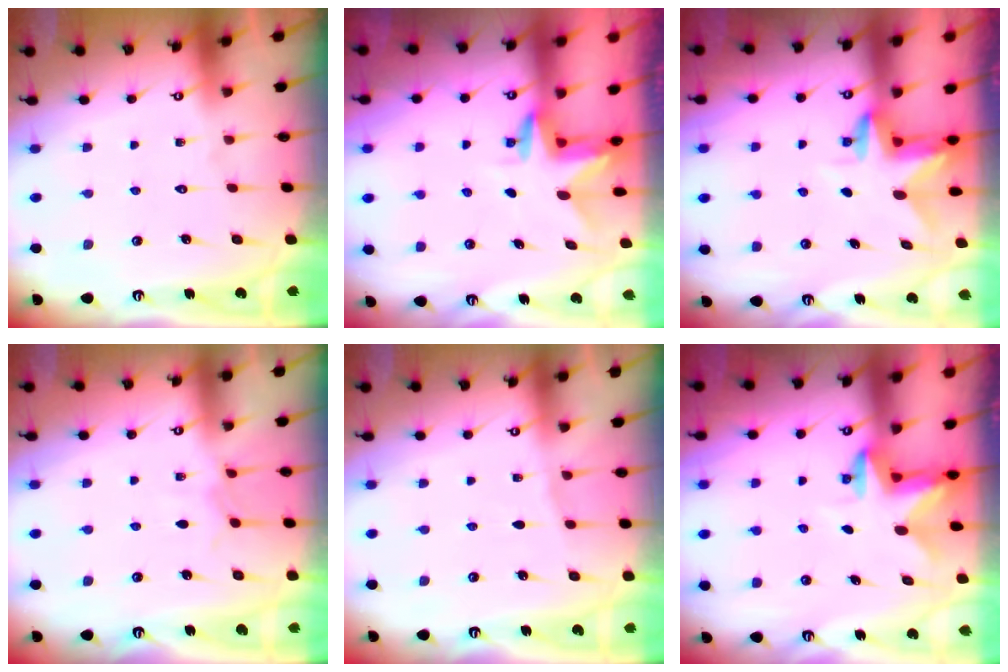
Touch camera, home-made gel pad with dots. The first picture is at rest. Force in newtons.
{"total": 3.0, "press": 3.0, "slide": 0.2}
{"total": 3.3, "press": 3.3, "slide": 0.3}
{"total": 4.3, "press": 4.3, "slide": 0.5}
{"total": 2.2, "press": 2.2, "slide": 0.4}
{"total": 2.9, "press": 2.8, "slide": 0.6}